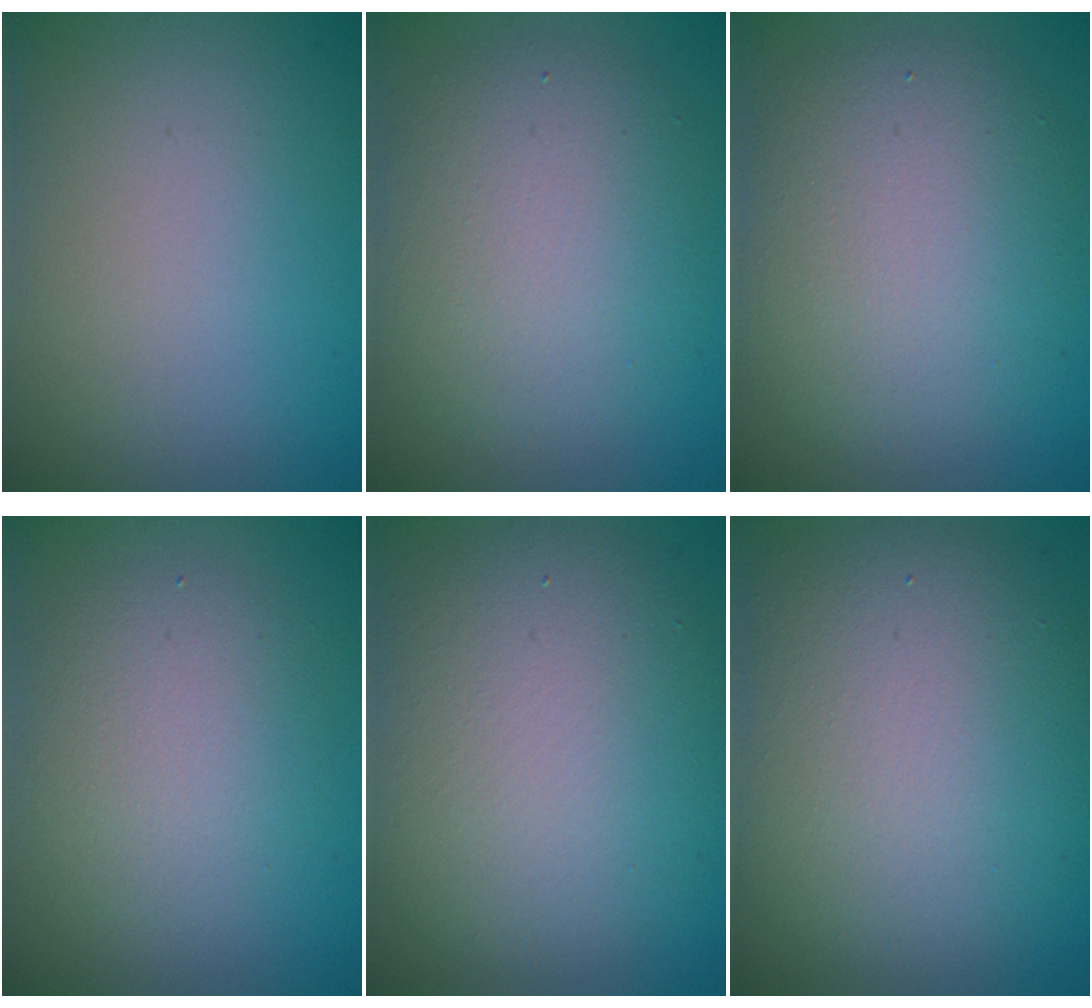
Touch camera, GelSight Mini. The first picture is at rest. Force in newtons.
{"total": 5.9, "press": 5.9, "slide": 0.4}
{"total": 6.6, "press": 6.6, "slide": 0.4}
{"total": 3.9, "press": 3.9, "slide": 0.0}
{"total": 9.5, "press": 9.4, "slide": 0.6}
{"total": 9.7, "press": 9.7, "slide": 0.6}